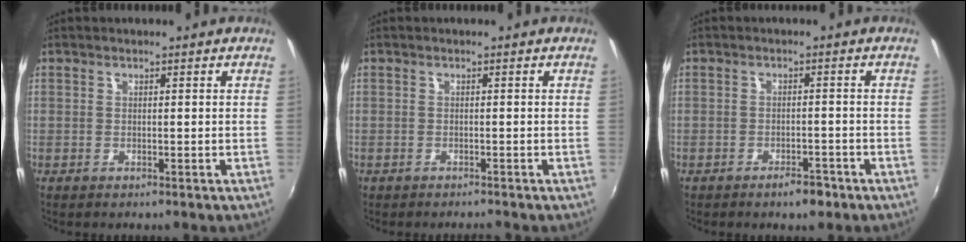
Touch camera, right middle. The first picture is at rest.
{"total": 1.1, "force": [-1.1, 0.2, 0.1], "torque": [-0.009, -0.004, -0.019]}
{"total": 3.2, "force": [-2.4, 1.3, 1.7], "torque": [-0.033, 0.000, -0.032]}